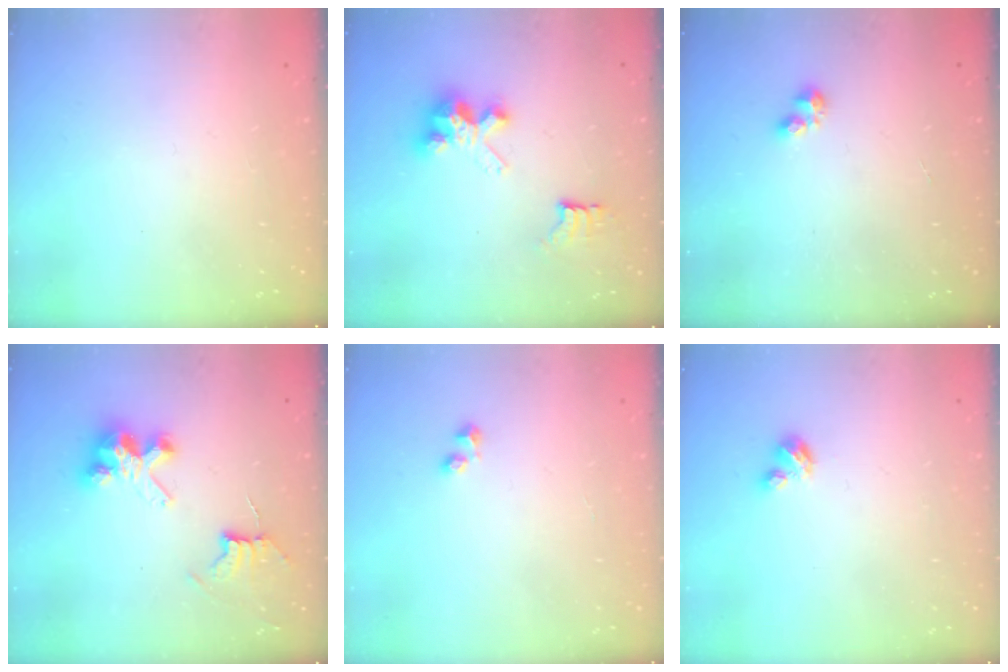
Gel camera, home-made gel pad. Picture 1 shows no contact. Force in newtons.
{"total": 7.7, "press": 7.6, "slide": 0.4}
{"total": 2.2, "press": 2.2, "slide": 0.3}
{"total": 8.2, "press": 8.1, "slide": 0.8}
{"total": 1.6, "press": 1.4, "slide": 0.6}
{"total": 3.2, "press": 3.2, "slide": 0.3}